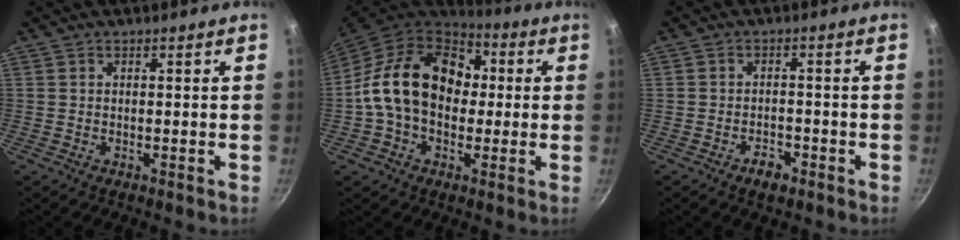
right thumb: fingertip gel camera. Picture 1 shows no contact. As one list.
[{"total": 19.6, "force": [1.3, 14.4, 13.3], "torque": [-0.195, 0.035, 0.007]}, {"total": 3.4, "force": [-2.2, 1.8, 1.9], "torque": [-0.021, 0.018, -0.034]}]